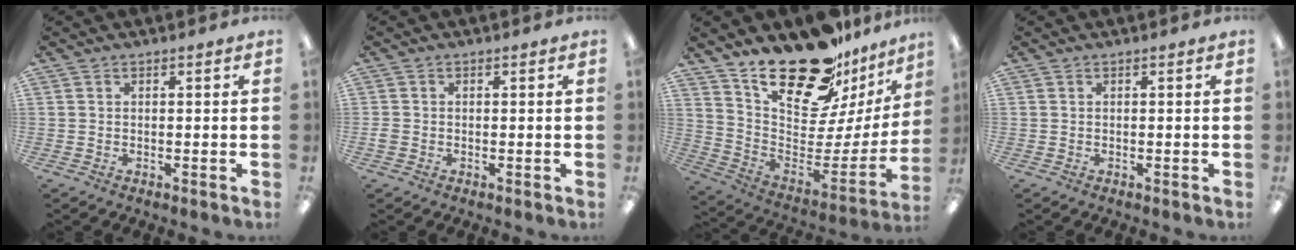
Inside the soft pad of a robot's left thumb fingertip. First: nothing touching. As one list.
[{"total": 1.4, "force": [-0.6, 1.1, 0.5], "torque": [-0.006, 0.002, -0.011]}, {"total": 23.3, "force": [18.6, 9.1, 10.7], "torque": [-0.157, -0.143, 0.324]}, {"total": 0.0}]